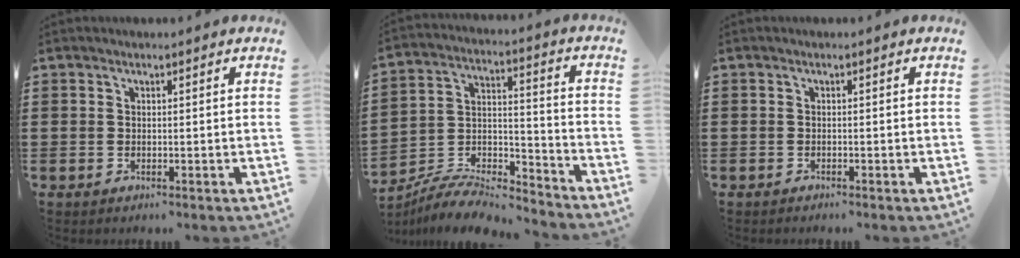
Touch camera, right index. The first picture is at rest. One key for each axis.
{"total": 7.7, "fx": -7.3, "fy": 1.1, "fz": 1.9, "tx": -0.030, "ty": 0.005, "tz": -0.143}
{"total": 0.6, "fx": -0.6, "fy": -0.1, "fz": 0.1, "tx": -0.005, "ty": -0.005, "tz": -0.011}